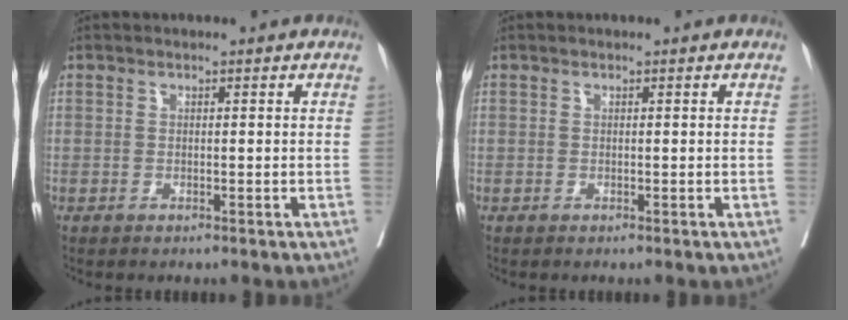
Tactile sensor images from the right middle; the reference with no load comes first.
{"total": 0.0}